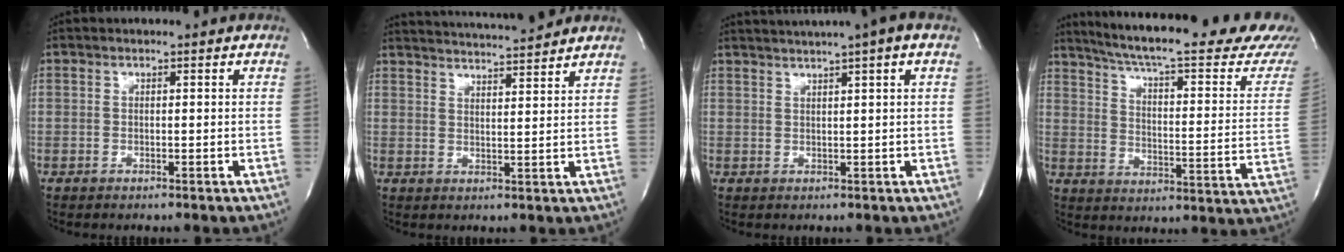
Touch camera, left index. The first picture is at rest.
{"total": 12.7, "force": [11.9, 0.0, 4.4], "torque": [-0.079, 0.009, 0.166]}
{"total": 9.1, "force": [6.7, -0.6, 6.2], "torque": [-0.102, 0.030, 0.080]}
{"total": 28.7, "force": [25.0, 1.8, 14.0], "torque": [-0.212, -0.077, 0.313]}